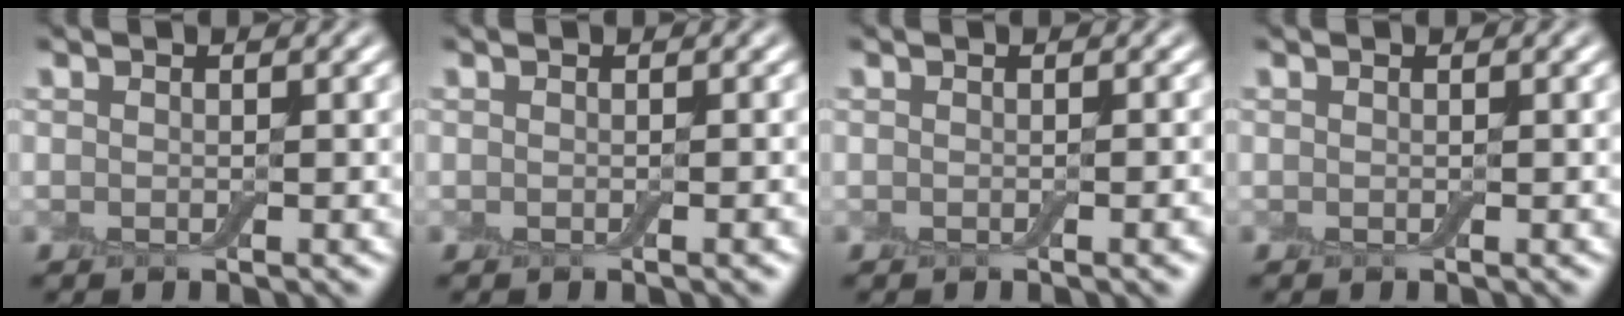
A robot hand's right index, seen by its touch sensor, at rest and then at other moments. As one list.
[{"total": 0.5, "force": [-0.2, 0.0, 0.5], "torque": [-0.005, 0.002, -0.003]}, {"total": 1.2, "force": [-0.4, 0.2, 1.1], "torque": [-0.011, 0.001, -0.006]}, {"total": 0.0}]